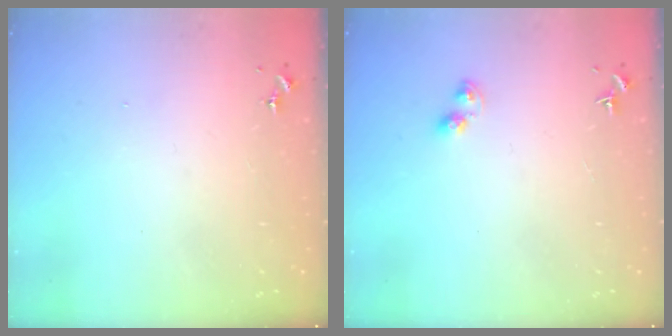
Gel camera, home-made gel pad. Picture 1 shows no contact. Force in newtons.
{"total": 3.3, "press": 3.3, "slide": 0.4}